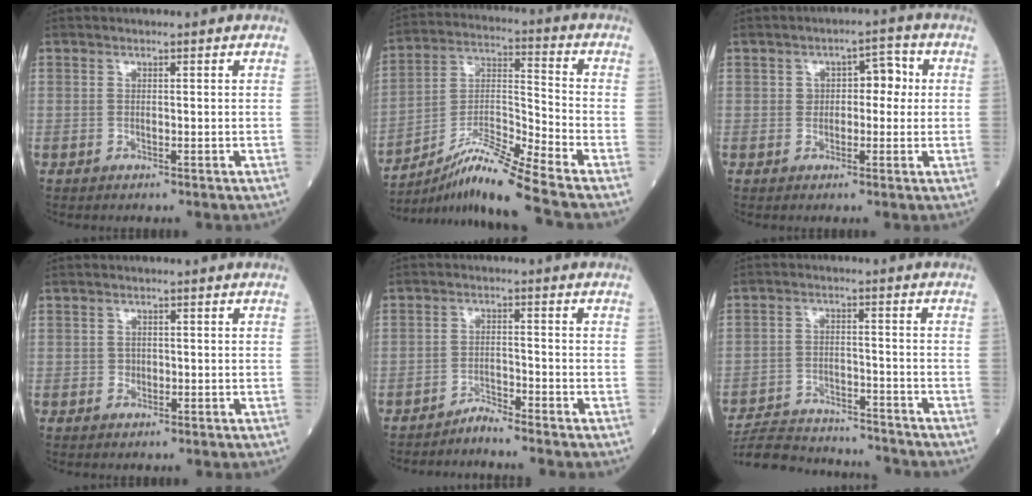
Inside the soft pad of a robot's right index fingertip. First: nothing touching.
{"total": 12.4, "force": [-10.4, -2.1, 6.4], "torque": [-0.122, 0.001, -0.188]}
{"total": 4.7, "force": [0.7, 2.9, 3.6], "torque": [-0.047, 0.028, 0.009]}
{"total": 1.0, "force": [-0.1, 0.9, 0.4], "torque": [-0.004, 0.002, 0.000]}
{"total": 2.5, "force": [-2.5, -0.6, 0.1], "torque": [0.002, -0.012, -0.046]}
{"total": 14.1, "force": [-13.6, 2.4, 2.9], "torque": [-0.056, 0.010, -0.205]}